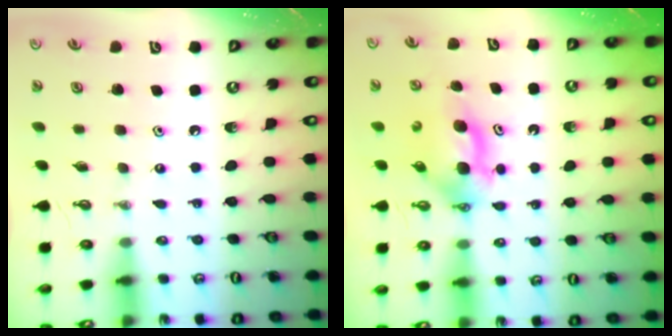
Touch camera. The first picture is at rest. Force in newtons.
{"total": 6.4, "press": 6.1, "slide": 2.1}